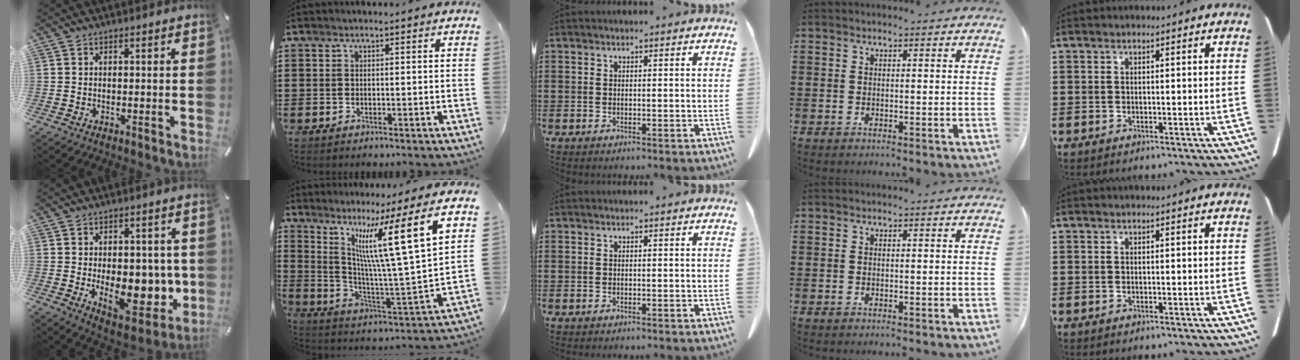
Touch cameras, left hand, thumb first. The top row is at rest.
{"thumb": {"total": 14.7, "force": [-1.8, 8.9, 11.6], "torque": [-0.152, -0.012, -0.018]}, "index": {"total": 13.4, "force": [6.6, -0.1, 11.6], "torque": [-0.216, -0.046, 0.091]}}